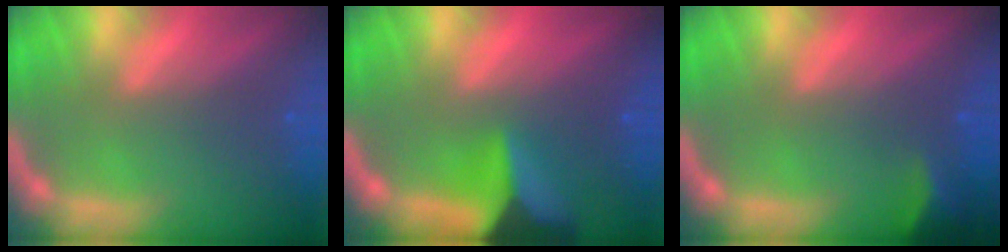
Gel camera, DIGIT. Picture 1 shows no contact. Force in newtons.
{"total": 7.9}
{"total": 2.9}